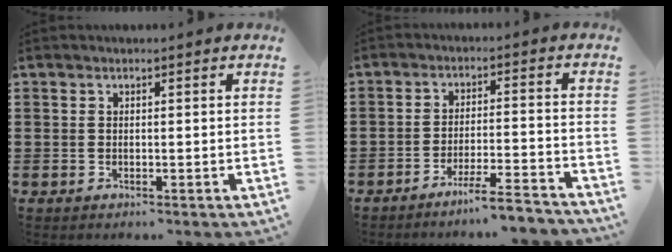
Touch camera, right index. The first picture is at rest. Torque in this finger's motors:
{"motor_torque": [1.19, 0.94, -0.02, -0.01]}